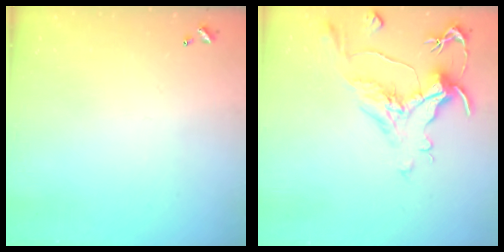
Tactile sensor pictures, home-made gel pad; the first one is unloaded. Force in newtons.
{"total": 1.1, "press": 0.2, "slide": 1.1}